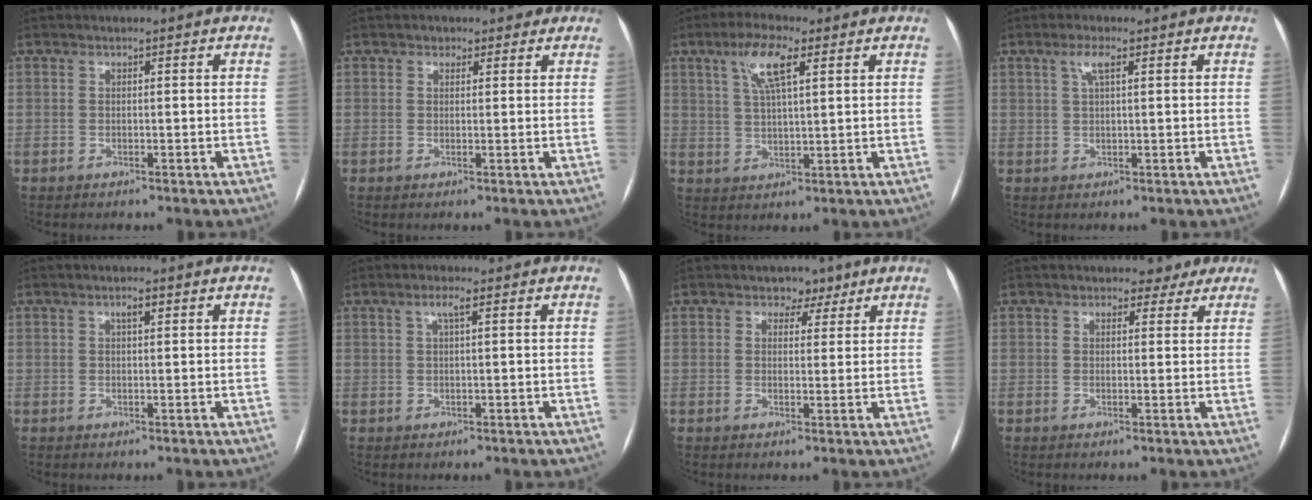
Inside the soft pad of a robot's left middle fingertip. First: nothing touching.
{"total": 2.2, "force": [1.5, 1.6, 0.4], "torque": [0.000, 0.006, 0.016]}
{"total": 7.2, "force": [3.4, 1.5, 6.1], "torque": [-0.121, 0.012, 0.064]}
{"total": 2.6, "force": [1.2, 0.4, 2.3], "torque": [-0.049, 0.008, 0.024]}
{"total": 1.3, "force": [0.6, 0.3, 1.1], "torque": [-0.019, 0.004, 0.009]}
{"total": 1.9, "force": [0.8, 0.1, 1.7], "torque": [-0.037, 0.008, 0.016]}
{"total": 3.2, "force": [2.0, 2.2, 1.0], "torque": [-0.006, 0.002, 0.025]}
{"total": 3.4, "force": [2.6, 2.2, 0.5], "torque": [0.006, 0.001, 0.021]}